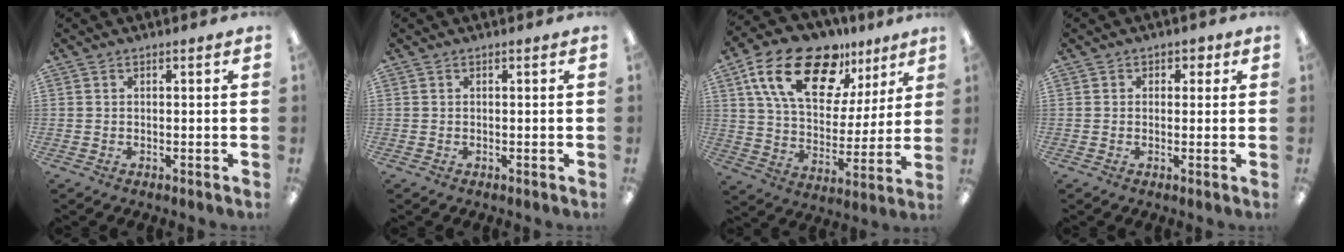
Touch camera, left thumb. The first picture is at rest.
{"total": 0.0}
{"total": 21.0, "force": [12.8, 11.0, 12.5], "torque": [-0.214, -0.060, 0.225]}
{"total": 2.0, "force": [0.3, 1.8, 0.8], "torque": [0.001, 0.001, 0.001]}